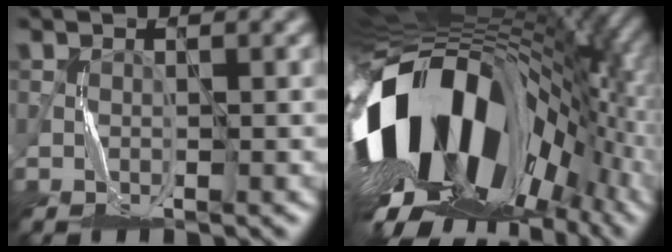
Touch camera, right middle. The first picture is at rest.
{"total": 19.2, "force": [-3.4, 11.6, 14.9], "torque": [-0.271, -0.032, -0.062]}